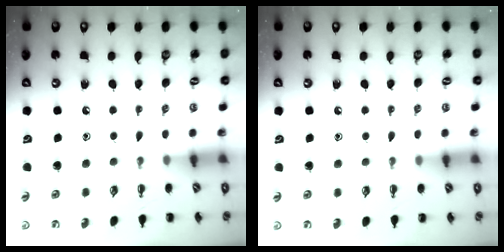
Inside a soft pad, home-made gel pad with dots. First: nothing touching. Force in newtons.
{"total": 3.0, "press": 2.8, "slide": 1.1}